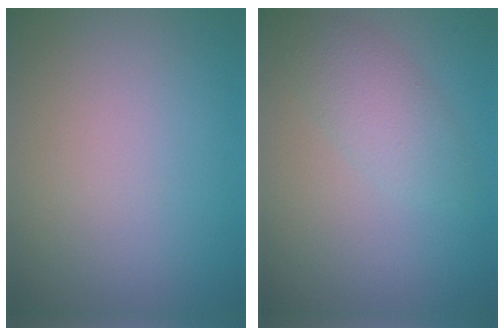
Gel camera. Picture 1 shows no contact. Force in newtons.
{"total": 2.9, "press": 2.9, "slide": 0.0}